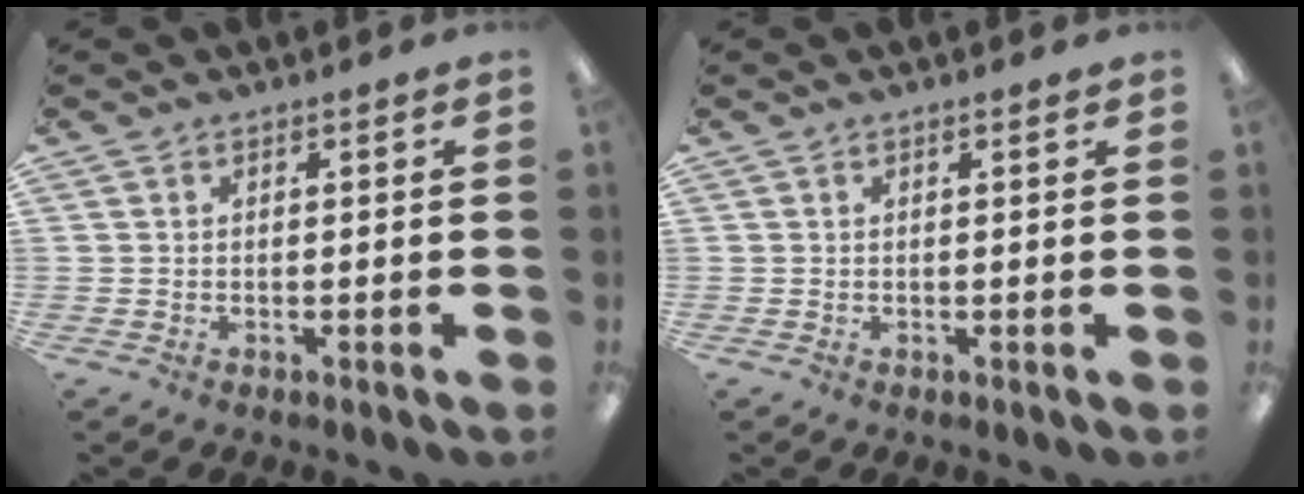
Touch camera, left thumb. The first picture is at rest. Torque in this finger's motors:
{"motor_torque": [0.24, 0.03, -0.48, -0.09, 0.00]}